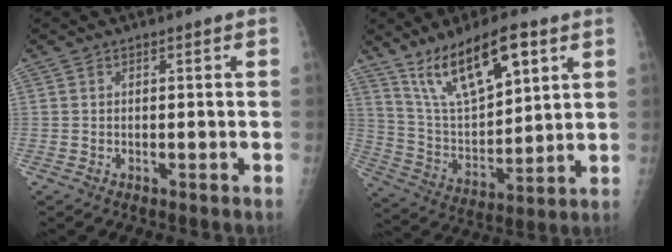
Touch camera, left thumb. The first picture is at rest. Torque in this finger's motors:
{"motor_torque": [0.36, 0.21, 0.22, -0.11, 0.14]}